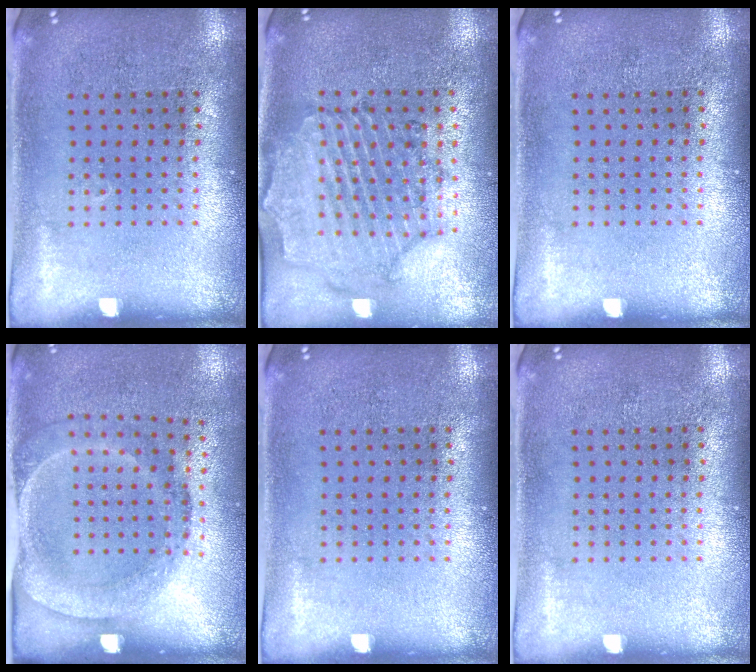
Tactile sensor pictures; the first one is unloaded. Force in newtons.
{"total": 1.0, "press": 1.0, "slide": 0.3}
{"total": 0.0}
{"total": 1.8, "press": 1.2, "slide": 1.4}
{"total": 0.0}
{"total": 0.0}